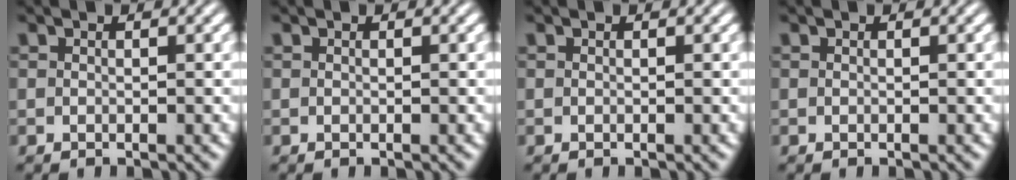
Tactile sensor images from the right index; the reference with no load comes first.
{"total": 0.0}
{"total": 0.0}
{"total": 0.0}